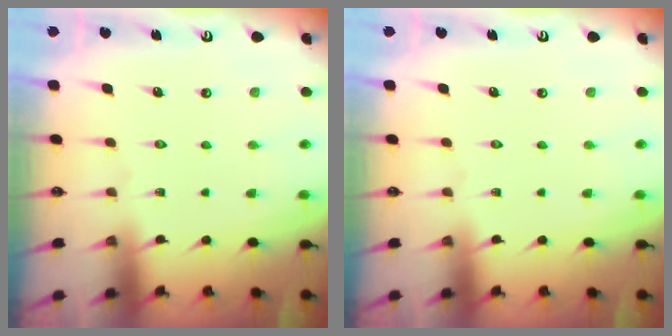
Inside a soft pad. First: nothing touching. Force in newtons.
{"total": 0.0}